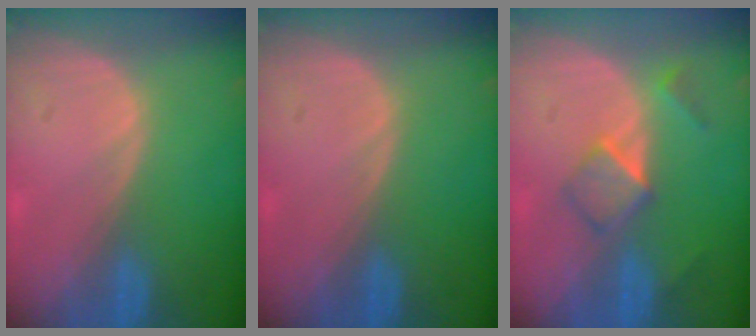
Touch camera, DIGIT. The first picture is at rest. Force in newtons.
{"total": 0.0}
{"total": 5.2, "press": 4.5, "slide": 2.6}